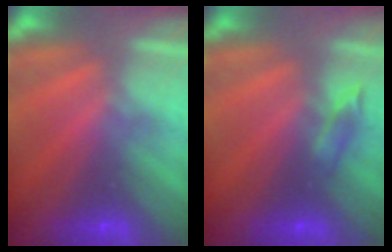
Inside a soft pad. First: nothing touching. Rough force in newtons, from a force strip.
{"total": 2.2}